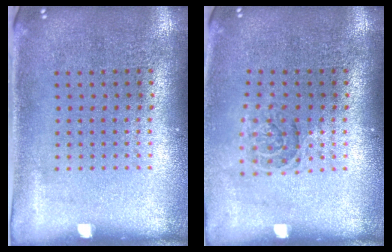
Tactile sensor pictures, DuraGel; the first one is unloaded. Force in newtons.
{"total": 1.4, "press": 1.1, "slide": 0.8}